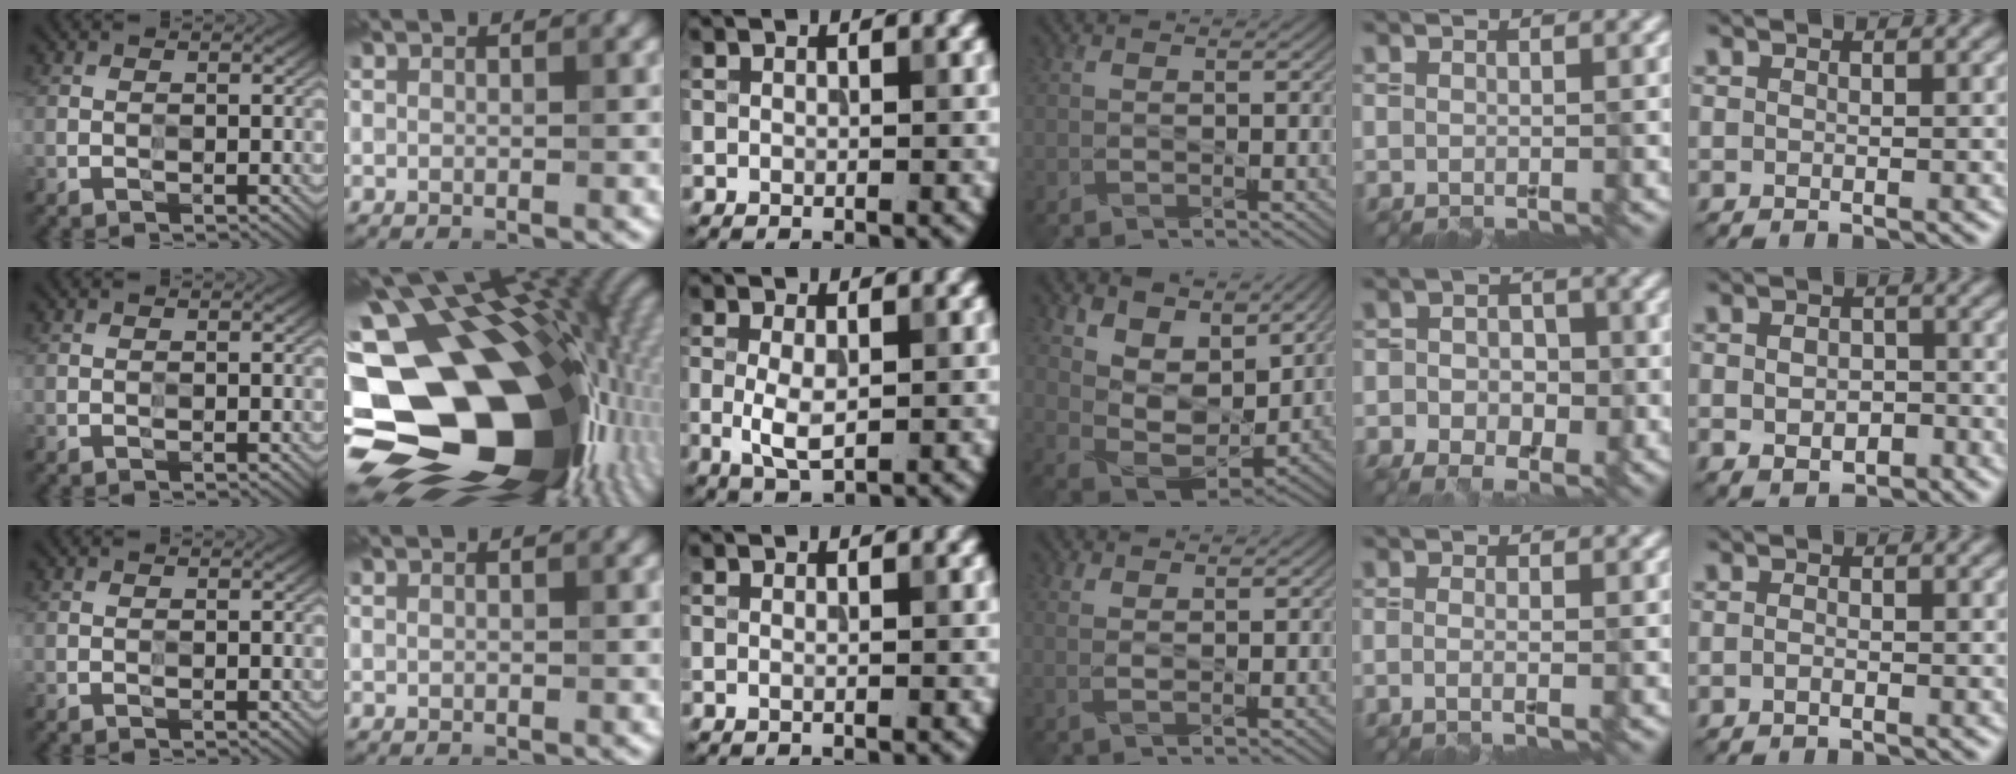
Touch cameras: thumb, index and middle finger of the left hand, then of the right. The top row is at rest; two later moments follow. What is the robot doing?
{"motion": "wipe", "object": "paper plate"}